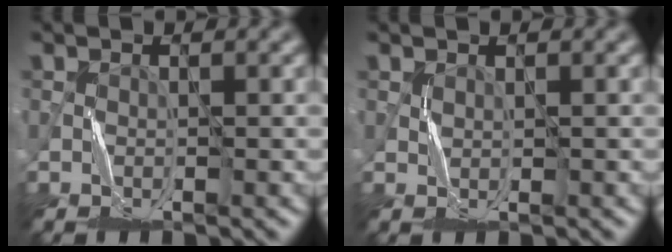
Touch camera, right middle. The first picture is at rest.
{"total": 0.6, "force": [0.5, 0.2, 0.2], "torque": [-0.009, -0.001, 0.012]}